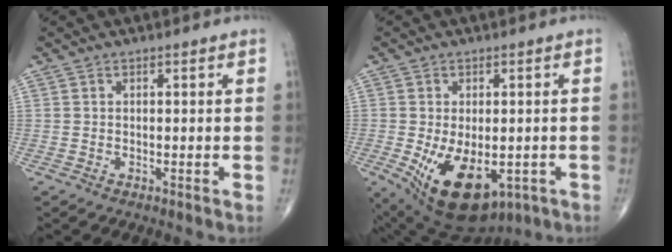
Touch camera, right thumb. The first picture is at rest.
{"total": 14.5, "force": [-4.5, 8.2, 11.2], "torque": [-0.182, -0.012, -0.046]}